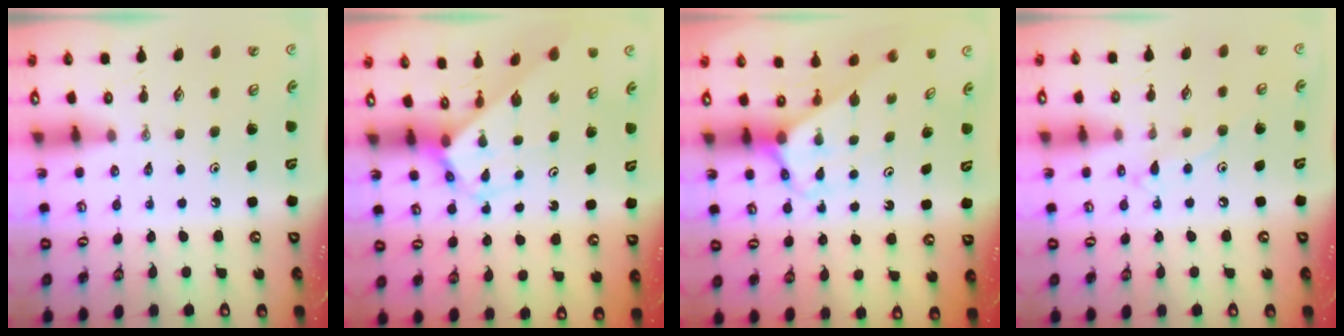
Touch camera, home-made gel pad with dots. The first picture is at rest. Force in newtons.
{"total": 2.7, "press": 2.7, "slide": 0.1}
{"total": 2.9, "press": 2.9, "slide": 0.2}
{"total": 8.3, "press": 8.2, "slide": 0.7}